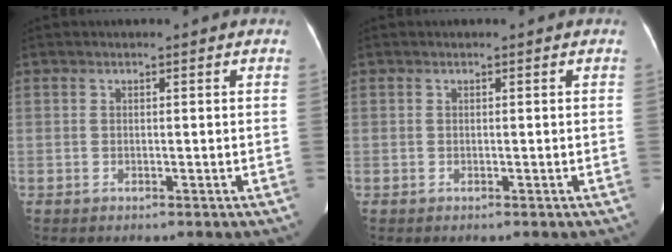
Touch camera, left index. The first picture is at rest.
{"total": 0.0}